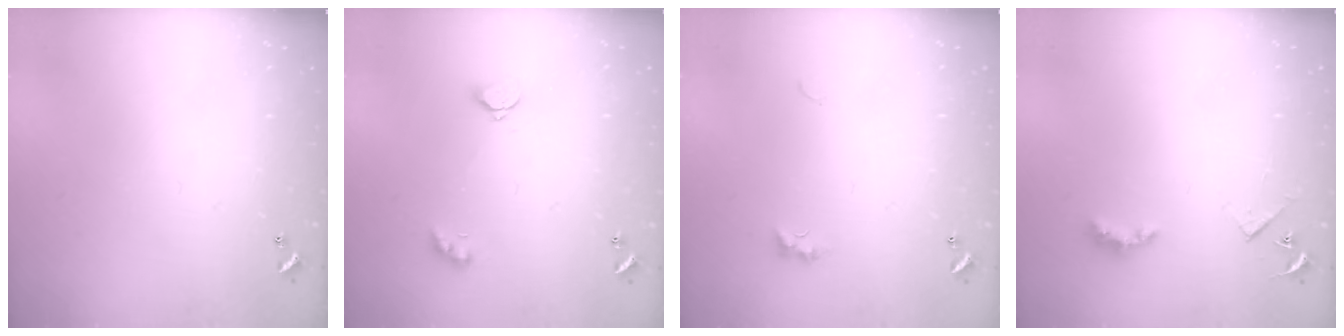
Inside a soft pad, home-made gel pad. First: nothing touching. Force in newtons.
{"total": 2.4, "press": 2.3, "slide": 0.8}
{"total": 1.4, "press": 1.3, "slide": 0.5}
{"total": 3.6, "press": 3.6, "slide": 0.6}